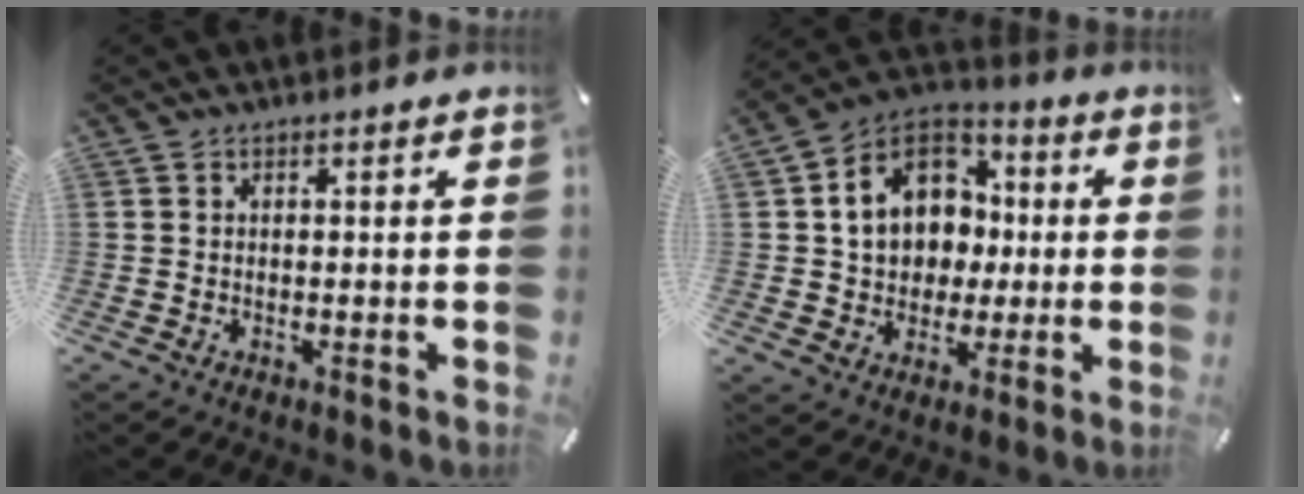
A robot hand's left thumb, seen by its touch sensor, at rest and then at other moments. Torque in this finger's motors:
{"motor_torque": [2.24, 2.77, 0.49, 0.05, 0.14]}